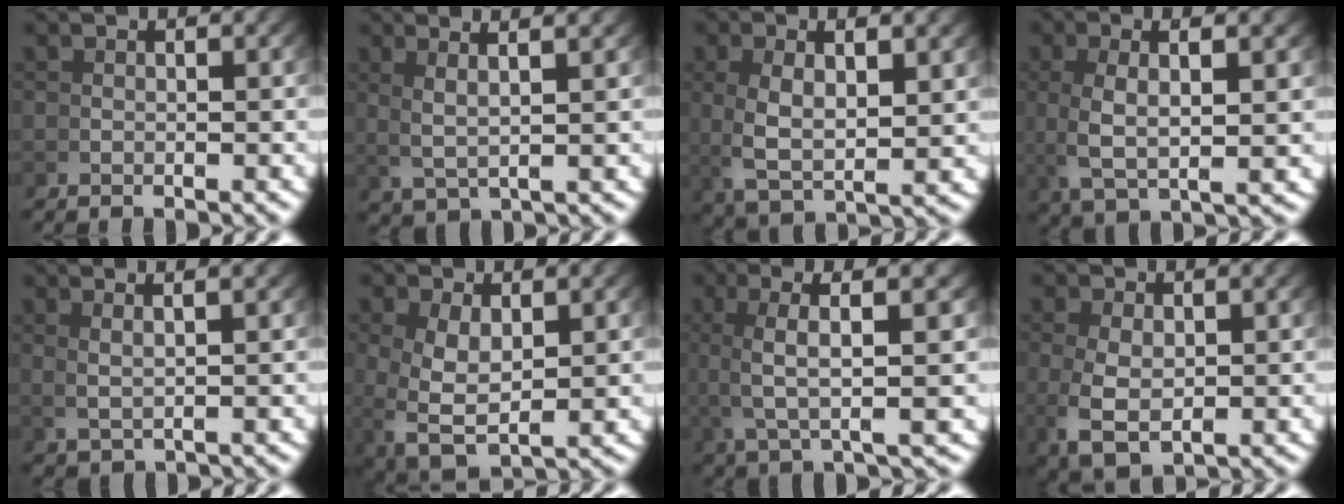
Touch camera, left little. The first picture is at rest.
{"total": 5.0, "force": [3.1, 1.1, 3.7], "torque": [-0.055, 0.018, 0.055]}
{"total": 5.1, "force": [1.3, 2.1, 4.5], "torque": [-0.104, -0.003, 0.040]}
{"total": 5.1, "force": [1.8, 1.0, 4.7], "torque": [-0.099, 0.007, 0.045]}
{"total": 2.8, "force": [2.1, -0.2, 1.8], "torque": [-0.024, 0.009, 0.045]}
{"total": 5.1, "force": [-0.7, 3.2, 3.9], "torque": [-0.101, -0.034, 0.014]}
{"total": 6.5, "force": [3.2, 0.2, 5.6], "torque": [-0.096, 0.024, 0.058]}
{"total": 4.4, "force": [-0.4, 2.8, 3.4], "torque": [-0.088, -0.024, 0.015]}